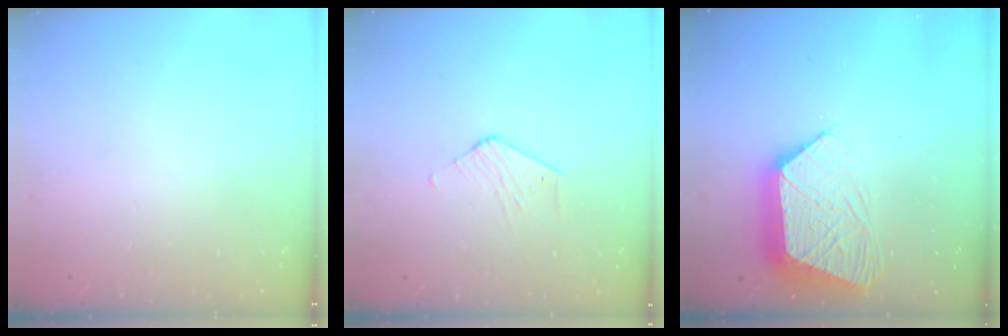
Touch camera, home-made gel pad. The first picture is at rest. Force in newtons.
{"total": 2.4, "press": 2.4, "slide": 0.2}
{"total": 13.7, "press": 13.7, "slide": 1.1}